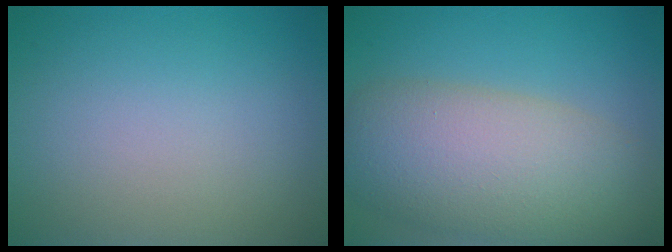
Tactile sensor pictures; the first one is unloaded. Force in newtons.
{"total": 9.4, "press": 9.4, "slide": 0.7}